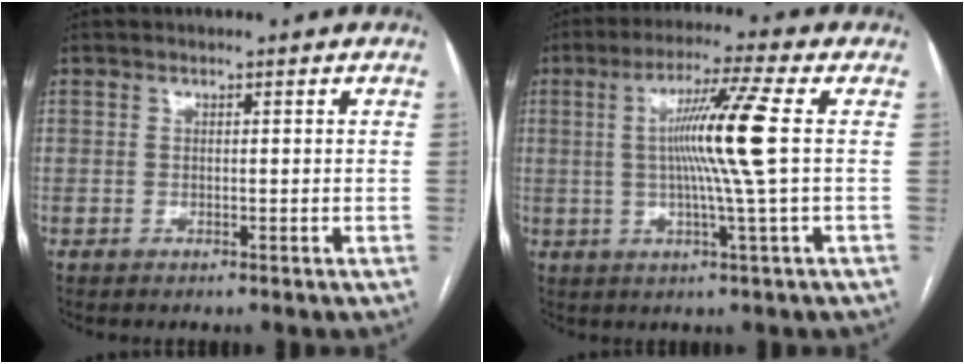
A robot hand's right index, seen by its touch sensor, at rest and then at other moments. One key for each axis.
{"total": 10.1, "fx": 0.8, "fy": -2.0, "fz": 9.9, "tx": -0.181, "ty": 0.000, "tz": 0.017}